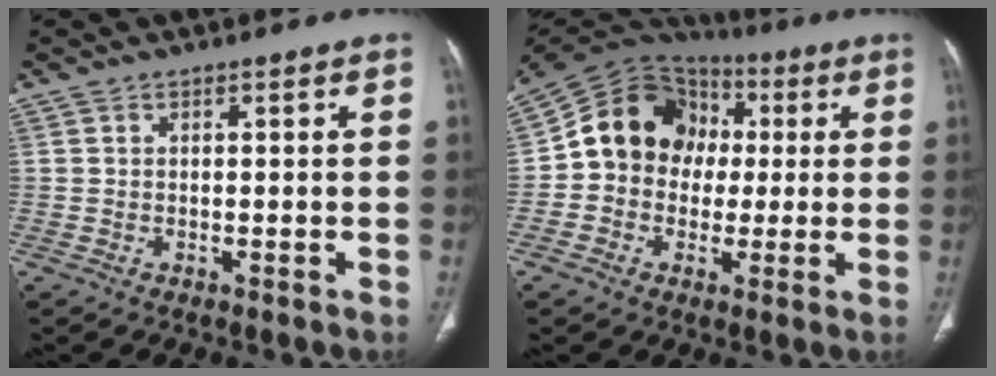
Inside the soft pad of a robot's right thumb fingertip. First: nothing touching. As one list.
[{"total": 15.3, "force": [0.8, 13.1, 7.9], "torque": [-0.106, 0.037, 0.006]}]